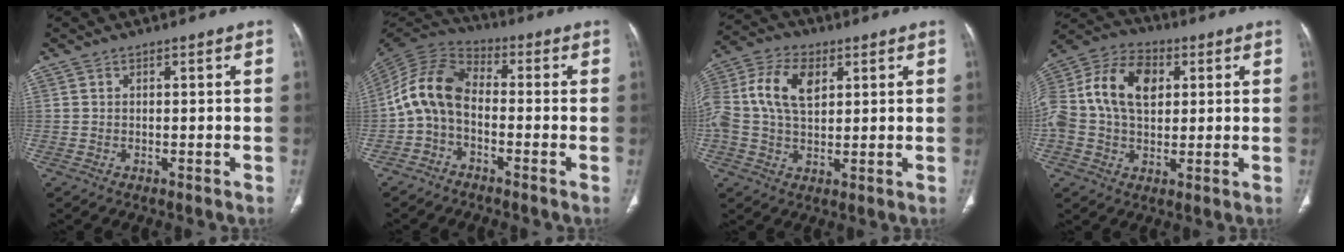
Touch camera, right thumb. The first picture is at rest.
{"total": 10.0, "force": [-2.0, 6.2, 7.5], "torque": [-0.144, 0.042, -0.057]}
{"total": 13.7, "force": [3.2, 8.7, 10.1], "torque": [-0.217, 0.009, 0.055]}
{"total": 17.8, "force": [3.1, 12.0, 12.7], "torque": [-0.257, 0.020, 0.048]}